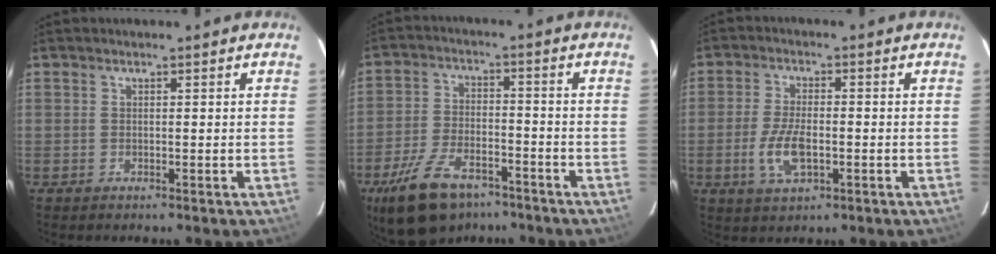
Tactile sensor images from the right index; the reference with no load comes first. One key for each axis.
{"total": 14.5, "fx": -9.9, "fy": 7.1, "fz": 8.0, "tx": -0.177, "ty": -0.013, "tz": -0.170}
{"total": 7.4, "fx": -2.0, "fy": 3.3, "fz": 6.3, "tx": -0.133, "ty": -0.005, "tz": -0.037}